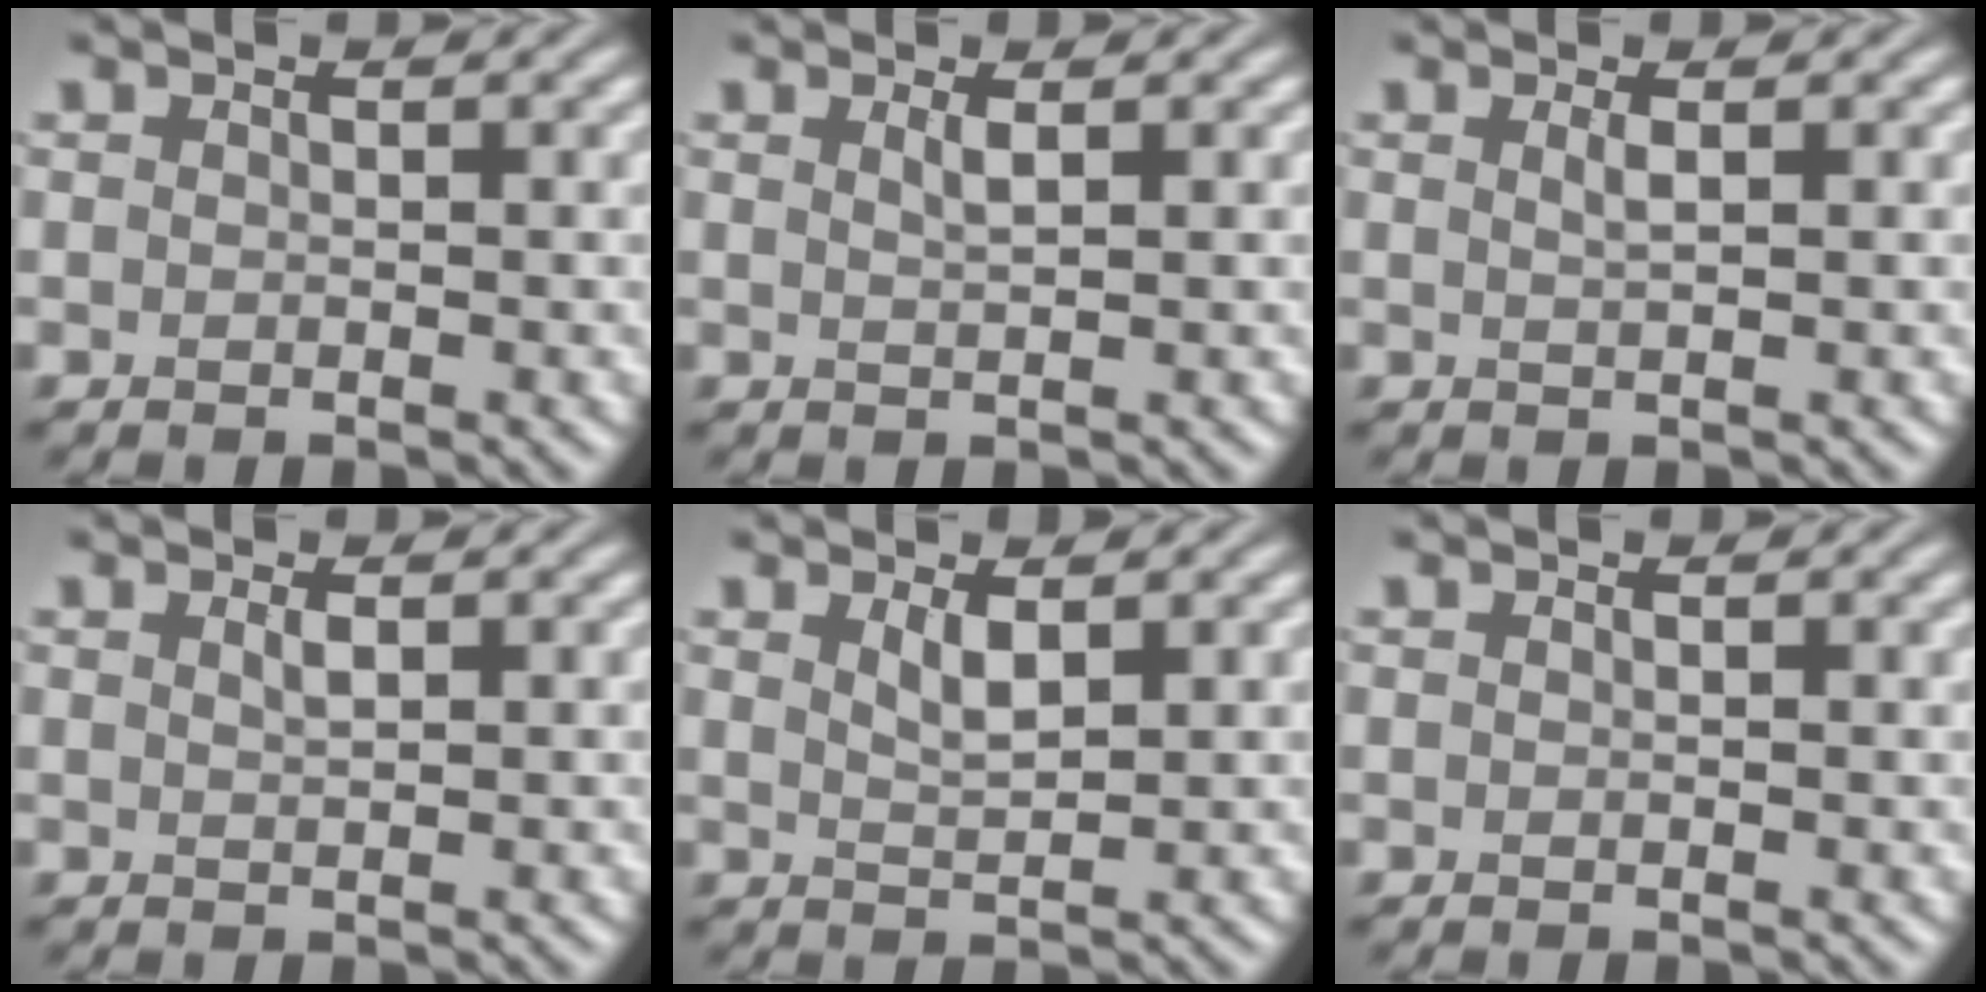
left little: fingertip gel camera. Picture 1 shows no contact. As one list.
[{"total": 1.1, "force": [0.6, 0.3, 1.0], "torque": [-0.012, 0.001, 0.008]}, {"total": 1.1, "force": [0.4, 0.3, 1.0], "torque": [-0.014, 0.003, 0.006]}, {"total": 0.8, "force": [0.4, 0.2, 0.7], "torque": [-0.012, 0.001, 0.008]}, {"total": 1.8, "force": [1.0, 0.4, 1.4], "torque": [-0.029, -0.003, 0.021]}, {"total": 0.7, "force": [0.4, 0.2, 0.6], "torque": [-0.005, 0.005, 0.004]}]